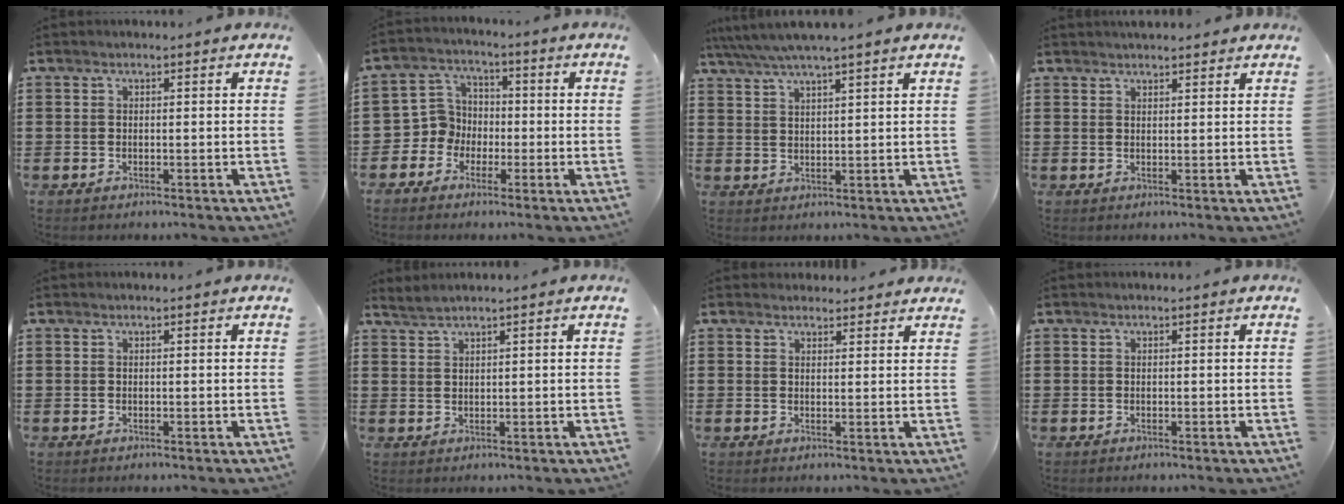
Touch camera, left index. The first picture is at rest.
{"total": 5.5, "force": [-1.8, 5.2, 0.6], "torque": [-0.049, 0.003, -0.041]}
{"total": 3.9, "force": [3.3, -0.3, 2.1], "torque": [-0.051, -0.010, 0.056]}
{"total": 1.7, "force": [1.6, 0.3, 0.3], "torque": [-0.010, 0.003, 0.032]}
{"total": 0.0}
{"total": 1.5, "force": [1.4, -0.3, 0.5], "torque": [-0.013, 0.000, 0.027]}
{"total": 2.0, "force": [1.9, 0.6, 0.0], "torque": [0.002, -0.004, 0.037]}
{"total": 0.0}